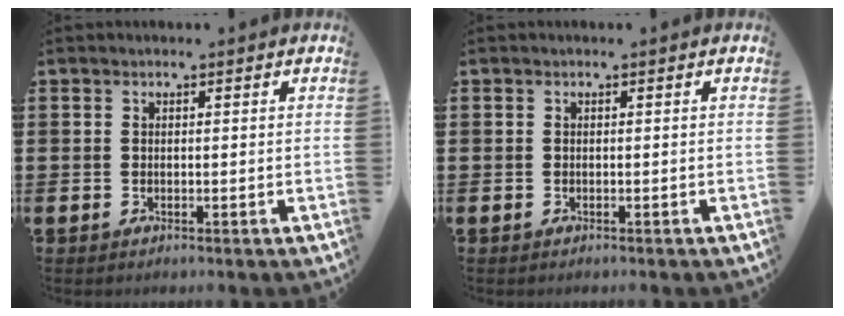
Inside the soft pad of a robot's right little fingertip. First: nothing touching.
{"total": 0.0}